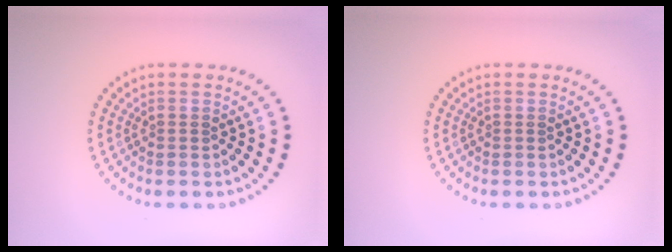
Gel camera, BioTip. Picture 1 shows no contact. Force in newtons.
{"total": 0.0}